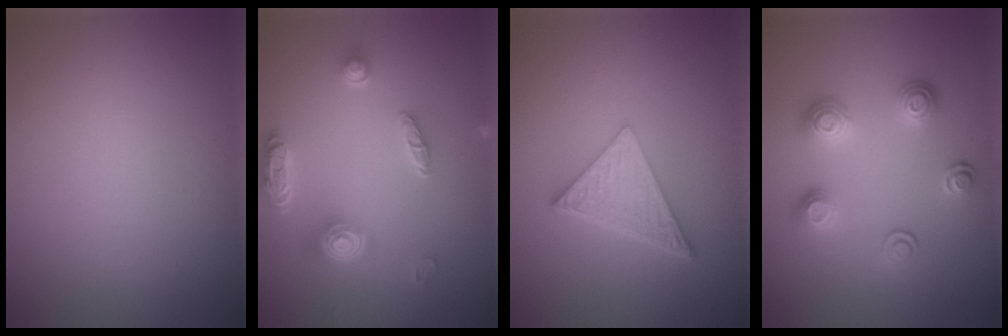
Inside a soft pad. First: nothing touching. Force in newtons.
{"total": 4.7, "press": 3.8, "slide": 2.8}
{"total": 4.9, "press": 3.5, "slide": 3.3}
{"total": 3.4, "press": 2.9, "slide": 1.8}